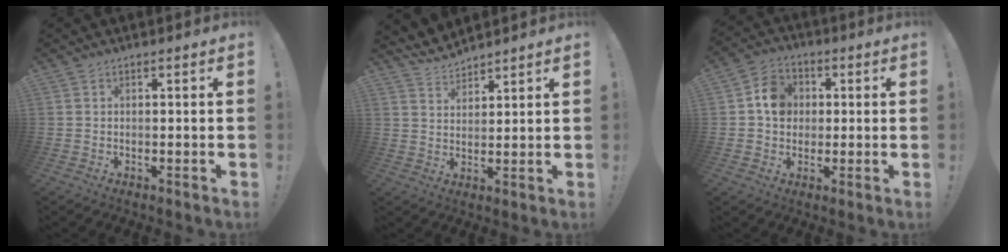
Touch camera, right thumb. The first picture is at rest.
{"total": 6.7, "force": [6.2, 2.3, 1.2], "torque": [-0.038, -0.036, 0.120]}
{"total": 9.0, "force": [1.2, 7.9, 4.1], "torque": [-0.049, 0.012, 0.028]}